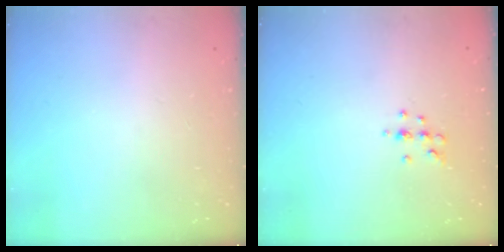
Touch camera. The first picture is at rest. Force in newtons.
{"total": 4.8, "press": 4.4, "slide": 1.8}